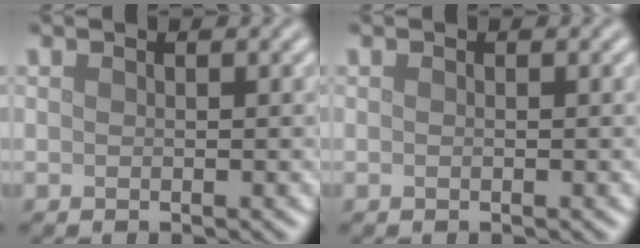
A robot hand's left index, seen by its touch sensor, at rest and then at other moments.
{"total": 0.0}